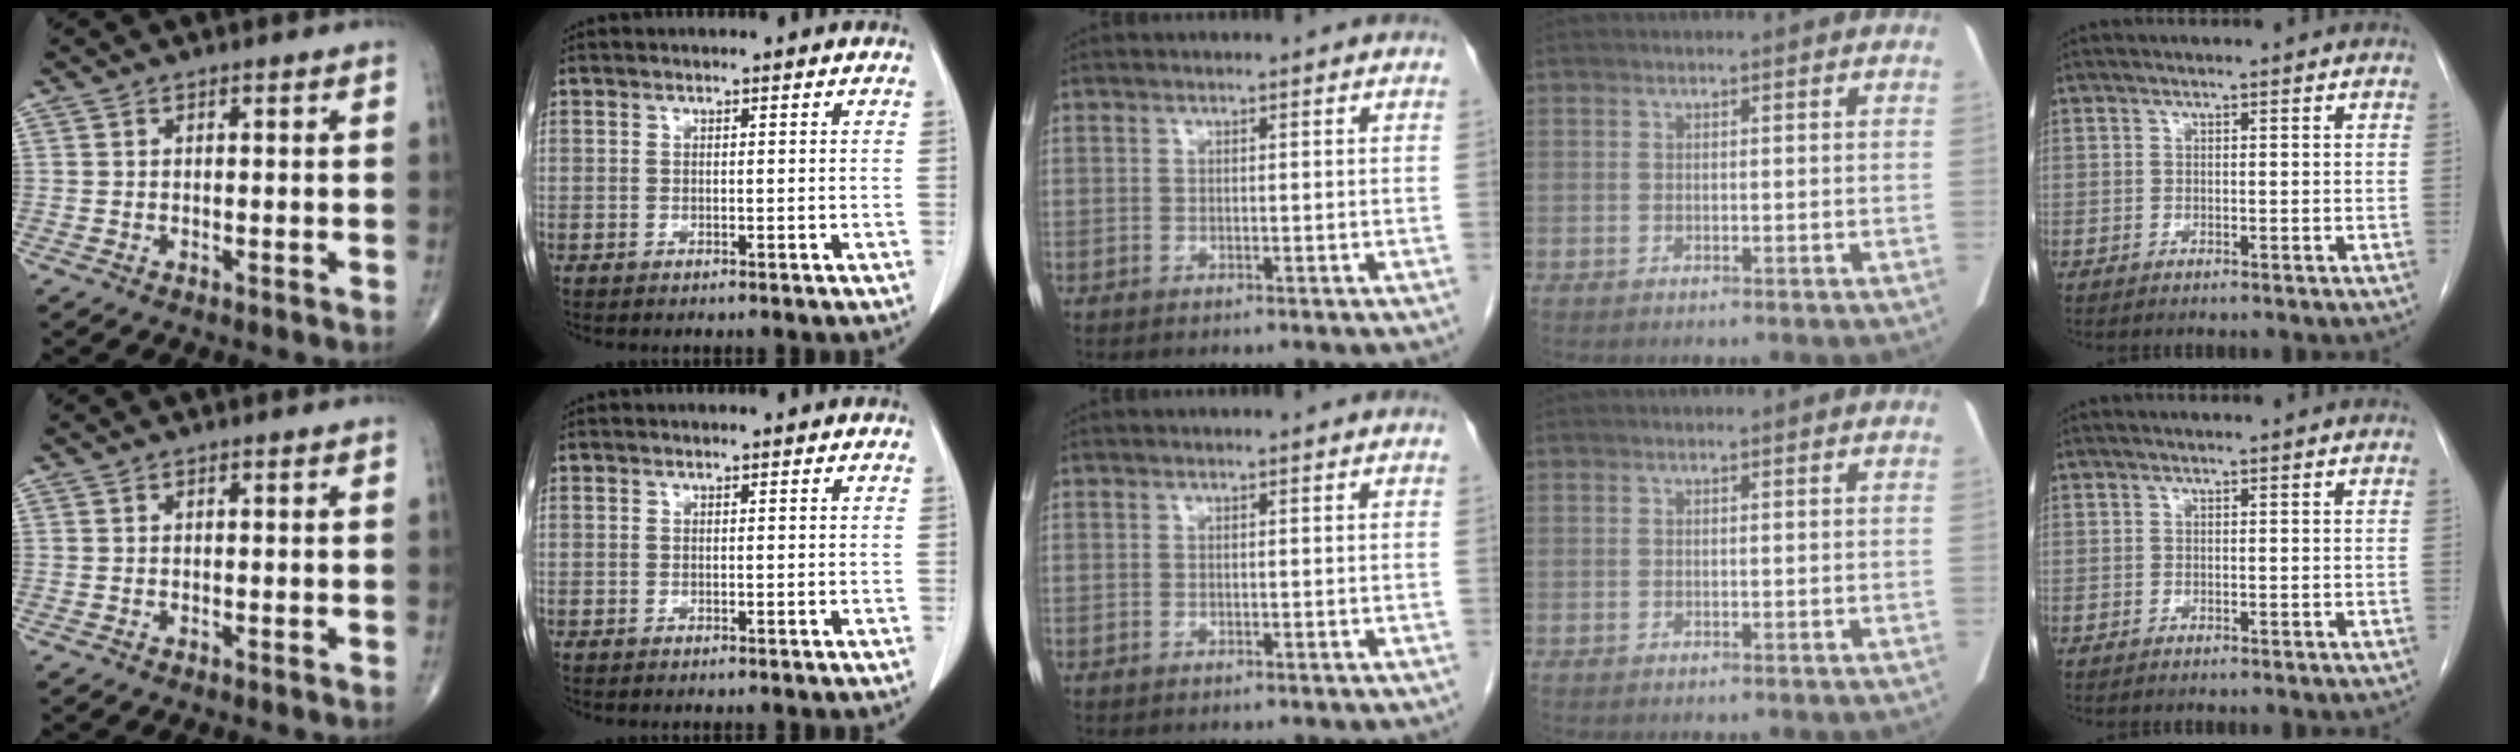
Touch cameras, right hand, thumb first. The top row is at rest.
{}